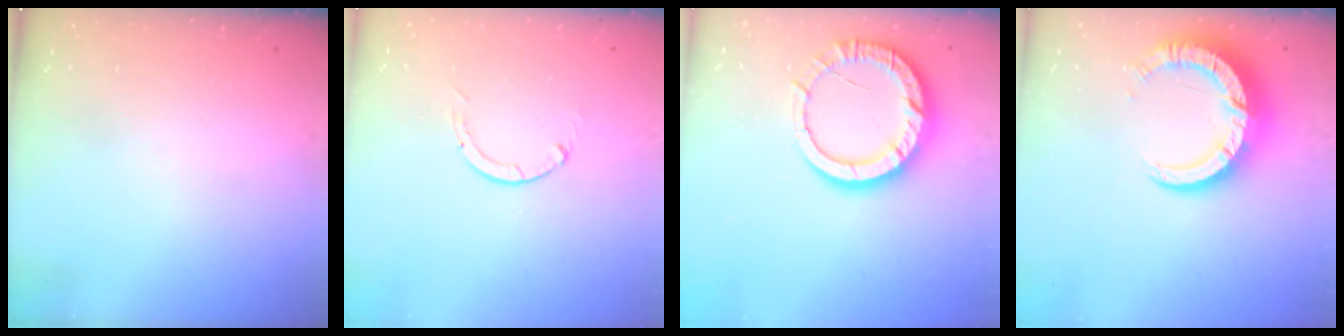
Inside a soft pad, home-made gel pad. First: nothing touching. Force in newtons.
{"total": 0.0}
{"total": 12.0, "press": 11.9, "slide": 1.0}
{"total": 11.8, "press": 11.7, "slide": 1.3}